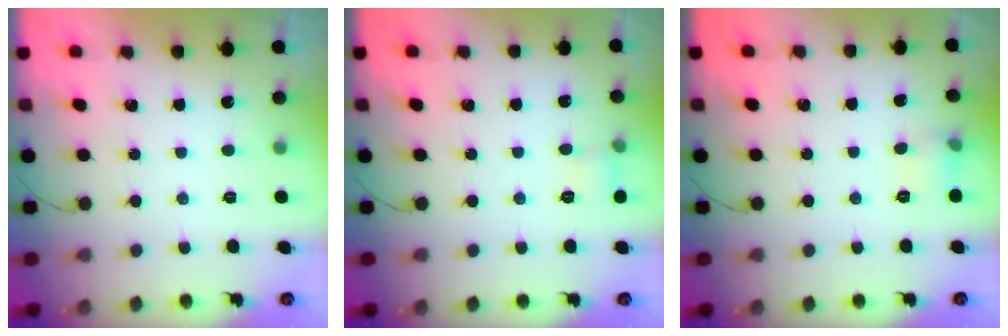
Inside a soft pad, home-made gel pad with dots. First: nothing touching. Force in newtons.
{"total": 4.9, "press": 4.6, "slide": 1.5}
{"total": 5.7, "press": 5.5, "slide": 1.6}